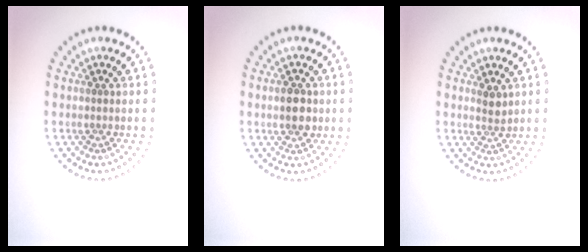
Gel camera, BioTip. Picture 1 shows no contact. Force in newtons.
{"total": 2.8, "press": 2.8, "slide": 0.2}
{"total": 1.5, "press": 1.2, "slide": 0.8}